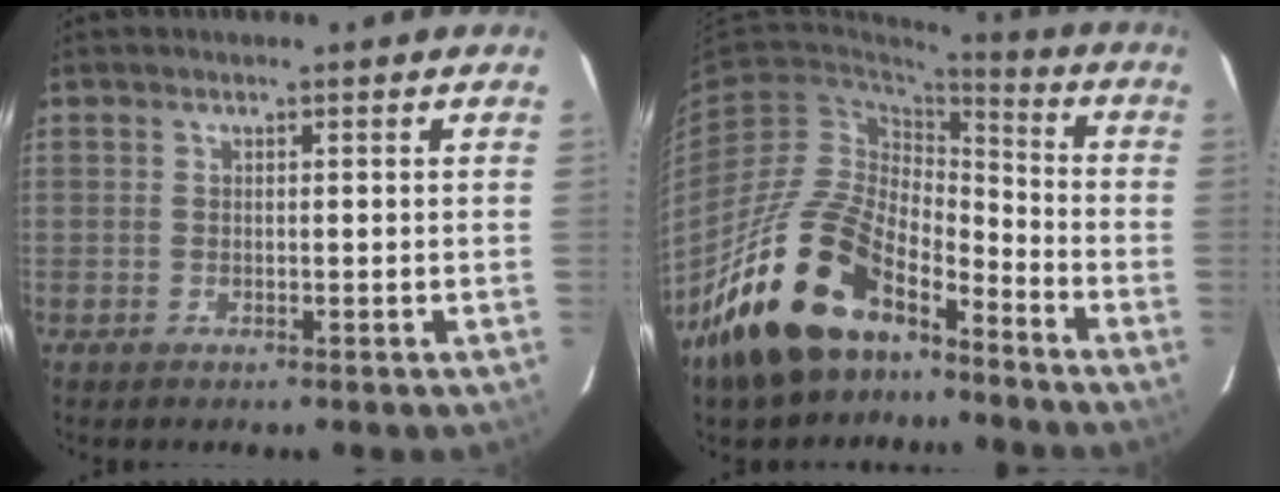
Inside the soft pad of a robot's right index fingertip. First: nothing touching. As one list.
[{"total": 21.0, "force": [-14.8, 9.6, 11.4], "torque": [-0.223, 0.004, -0.257]}]